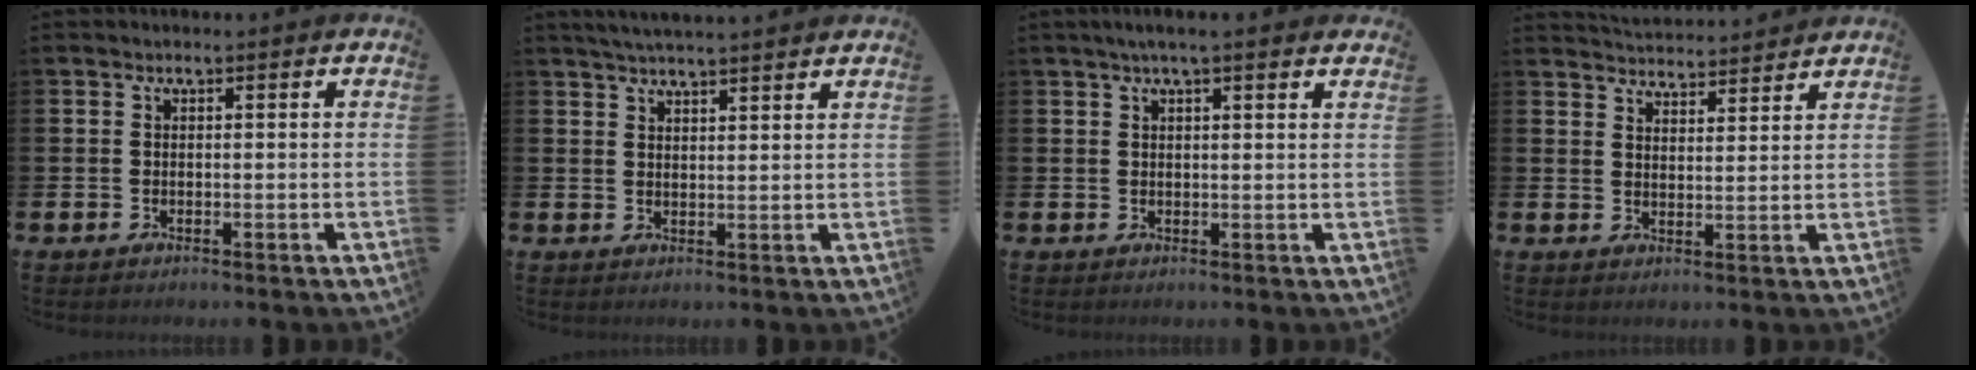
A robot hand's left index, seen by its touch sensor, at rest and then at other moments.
{"total": 3.6, "force": [3.6, -0.2, 0.5], "torque": [-0.019, -0.011, 0.066]}
{"total": 2.8, "force": [2.3, 0.1, 1.5], "torque": [-0.033, 0.001, 0.041]}
{"total": 4.5, "force": [4.4, 0.3, -0.3], "torque": [-0.006, -0.031, 0.081]}